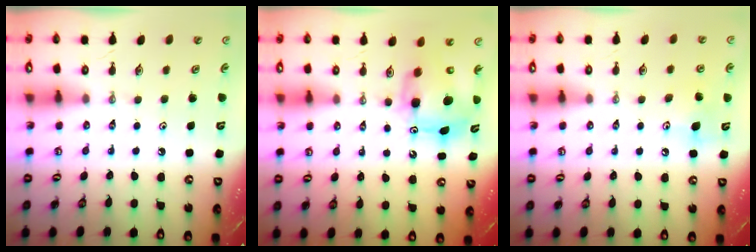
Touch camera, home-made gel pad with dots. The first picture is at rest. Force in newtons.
{"total": 10.3, "press": 10.2, "slide": 0.8}
{"total": 7.4, "press": 7.1, "slide": 2.2}